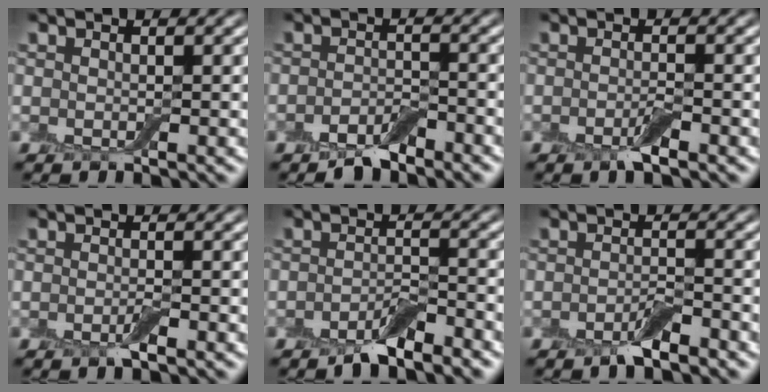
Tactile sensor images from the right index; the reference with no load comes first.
{"total": 2.6, "force": [-2.0, 0.9, 1.4], "torque": [-0.023, 0.004, -0.039]}
{"total": 1.6, "force": [-0.9, 0.3, 1.4], "torque": [-0.025, -0.001, -0.019]}
{"total": 1.0, "force": [-0.5, 0.1, 0.9], "torque": [-0.017, -0.003, -0.011]}
{"total": 2.8, "force": [-2.1, 0.8, 1.7], "torque": [-0.030, 0.004, -0.041]}
{"total": 2.1, "force": [-1.5, 0.6, 1.4], "torque": [-0.027, 0.001, -0.029]}